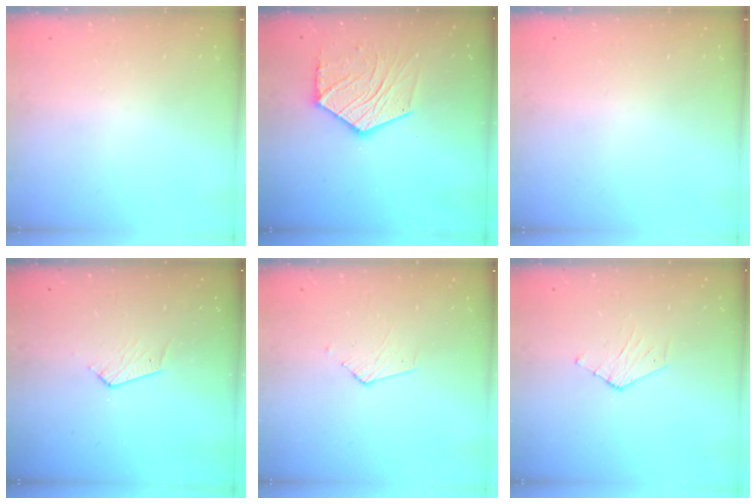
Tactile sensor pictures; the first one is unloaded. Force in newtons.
{"total": 14.8, "press": 14.8, "slide": 0.8}
{"total": 0.0}
{"total": 3.8, "press": 3.8, "slide": 0.3}
{"total": 2.9, "press": 2.9, "slide": 0.2}
{"total": 3.0, "press": 3.0, "slide": 0.3}